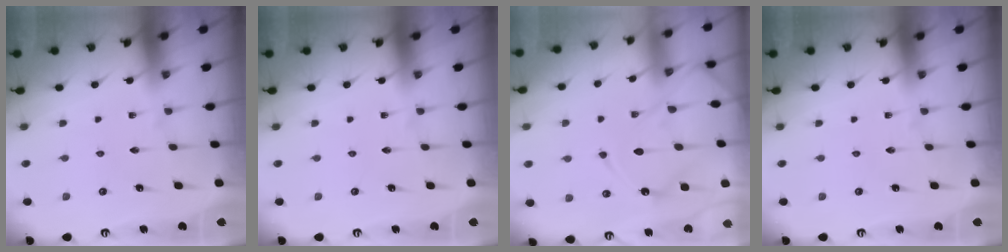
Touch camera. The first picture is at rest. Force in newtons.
{"total": 0.0}
{"total": 14.0, "press": 14.0, "slide": 0.6}
{"total": 0.0}